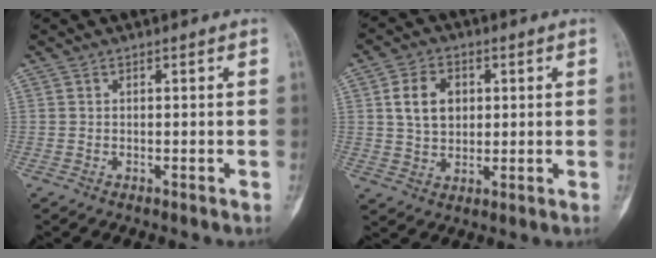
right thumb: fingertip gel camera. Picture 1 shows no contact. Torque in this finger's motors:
{"motor_torque": [0.38, 0.36, 0.29, -0.23, 0.06]}